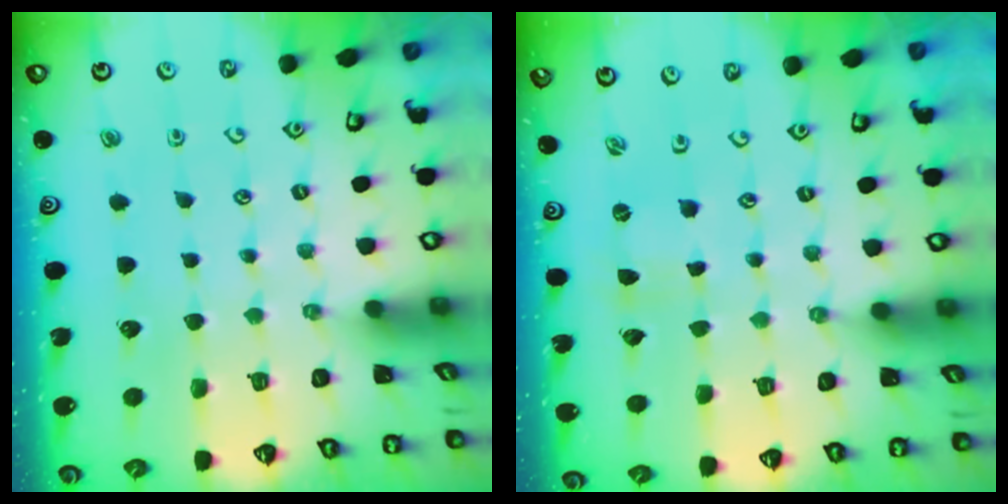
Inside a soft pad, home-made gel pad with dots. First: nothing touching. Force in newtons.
{"total": 0.0}